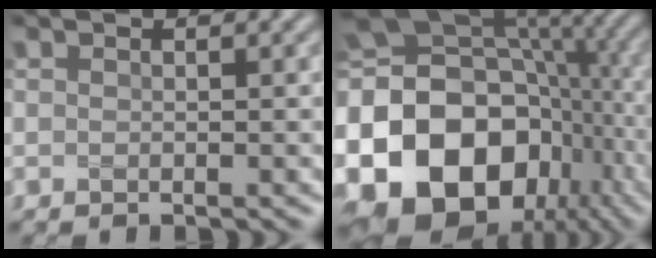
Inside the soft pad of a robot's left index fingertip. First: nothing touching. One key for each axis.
{"total": 21.2, "fx": -4.9, "fy": 15.9, "fz": 13.1, "tx": -0.242, "ty": -0.022, "tz": -0.077}